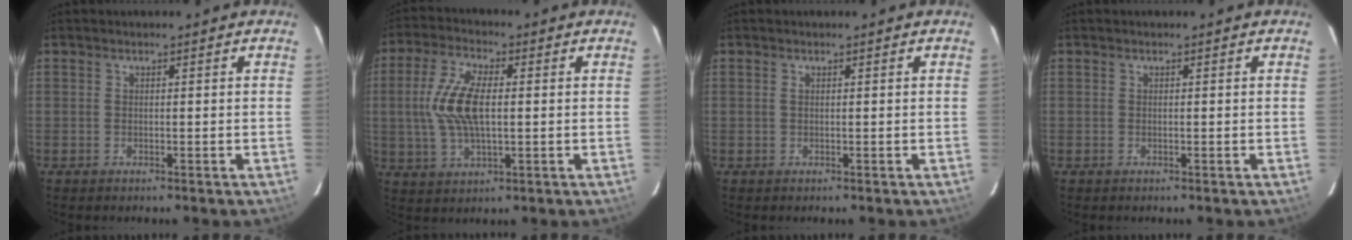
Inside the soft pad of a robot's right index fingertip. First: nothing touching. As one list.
[{"total": 10.7, "force": [0.6, 4.6, 9.7], "torque": [-0.202, 0.008, 0.012]}, {"total": 0.0}, {"total": 0.0}]